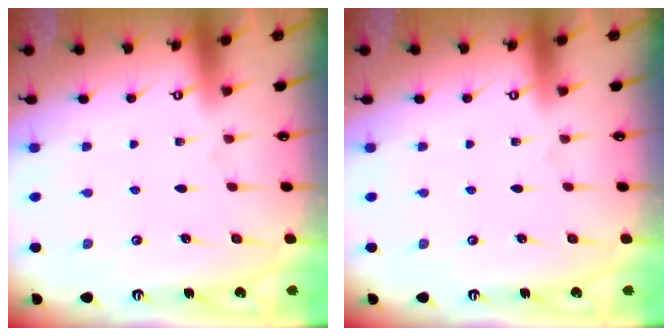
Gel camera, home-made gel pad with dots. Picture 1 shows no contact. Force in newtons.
{"total": 0.0}